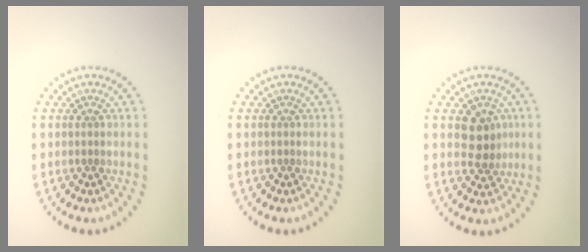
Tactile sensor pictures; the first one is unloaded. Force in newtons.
{"total": 0.0}
{"total": 3.3, "press": 3.0, "slide": 1.2}